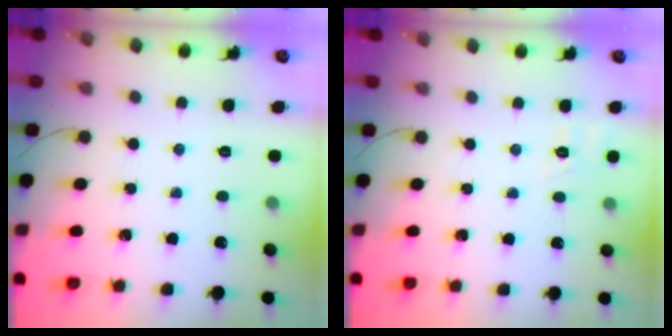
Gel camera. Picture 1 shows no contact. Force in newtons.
{"total": 7.6, "press": 7.3, "slide": 2.1}